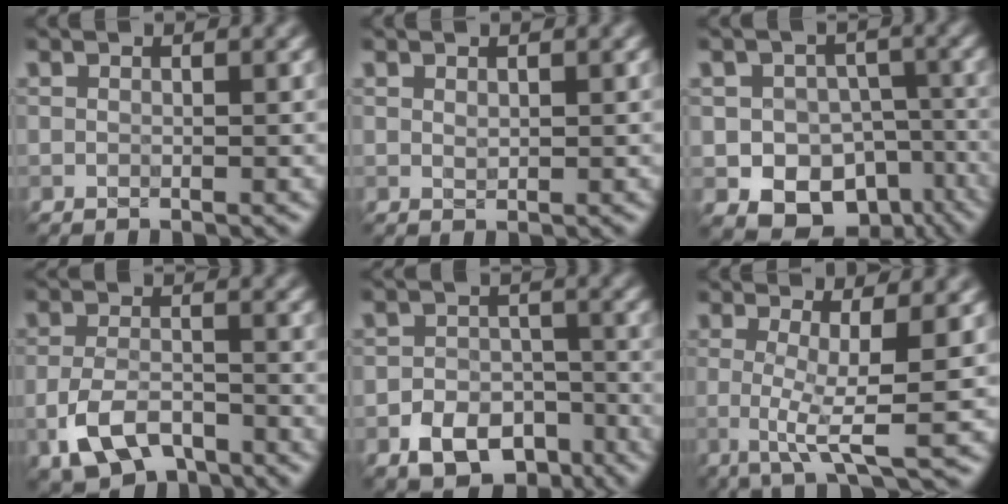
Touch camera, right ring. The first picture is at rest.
{"total": 0.6, "force": [0.3, 0.4, 0.4], "torque": [-0.009, 0.001, 0.006]}
{"total": 9.4, "force": [-4.3, 7.5, 3.8], "torque": [-0.034, -0.008, -0.073]}
{"total": 5.4, "force": [-3.1, 2.8, 3.3], "torque": [-0.070, -0.003, -0.066]}
{"total": 5.9, "force": [-3.4, 3.9, 2.8], "torque": [-0.042, -0.005, -0.054]}
{"total": 4.6, "force": [0.0, 0.7, 4.6], "torque": [-0.083, -0.007, -0.004]}